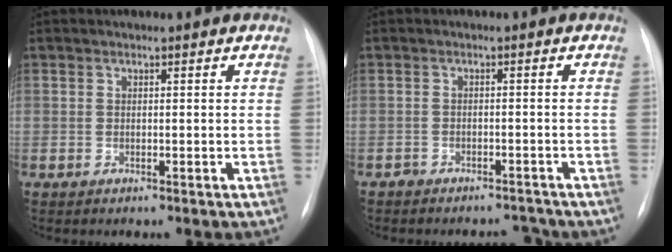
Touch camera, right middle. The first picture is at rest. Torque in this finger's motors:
{"motor_torque": [-0.41, -0.03, 0.00, -0.01]}